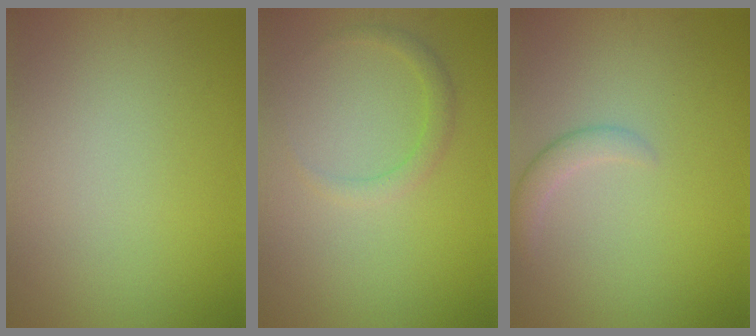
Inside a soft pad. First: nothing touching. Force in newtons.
{"total": 1.4, "press": 1.4, "slide": 0.2}
{"total": 1.5, "press": 1.5, "slide": 0.1}